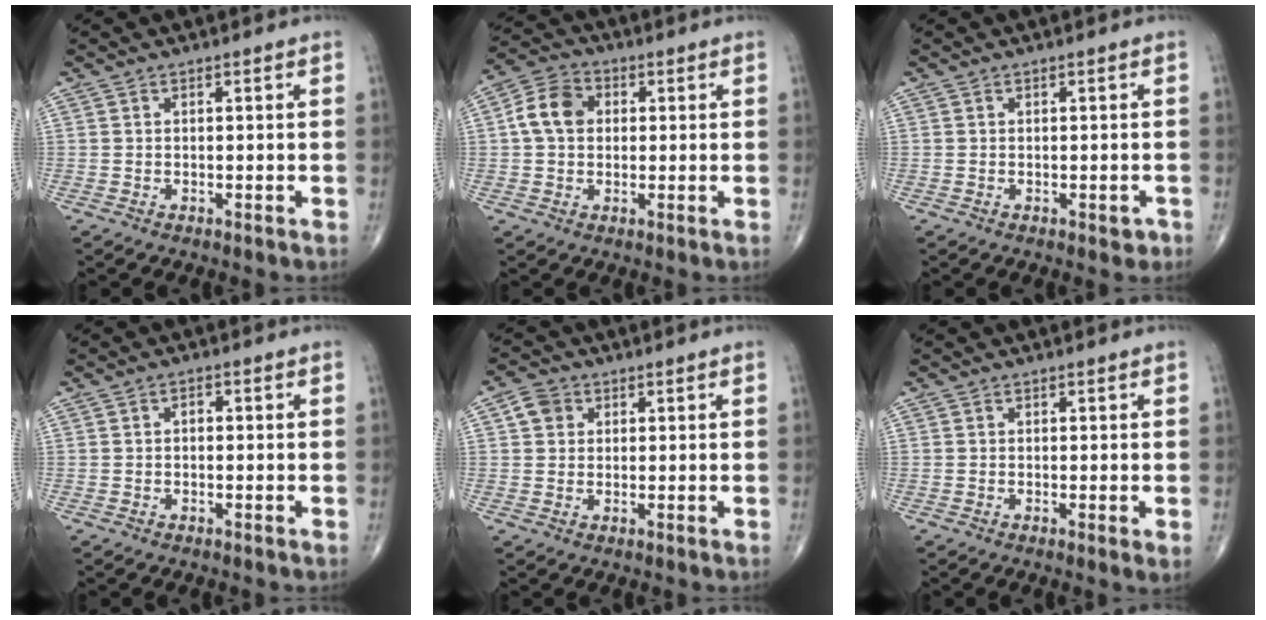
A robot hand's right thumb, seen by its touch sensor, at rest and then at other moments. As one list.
[{"total": 7.9, "force": [0.9, 6.1, 4.9], "torque": [-0.081, 0.018, 0.008]}, {"total": 1.5, "force": [-0.6, 1.0, 0.9], "torque": [-0.002, 0.001, -0.007]}, {"total": 1.2, "force": [0.0, 0.8, 0.9], "torque": [-0.007, 0.005, -0.005]}, {"total": 3.8, "force": [1.2, 3.2, 1.6], "torque": [-0.014, 0.003, 0.019]}, {"total": 1.6, "force": [-0.1, 0.3, 1.6], "torque": [-0.031, -0.007, -0.004]}]